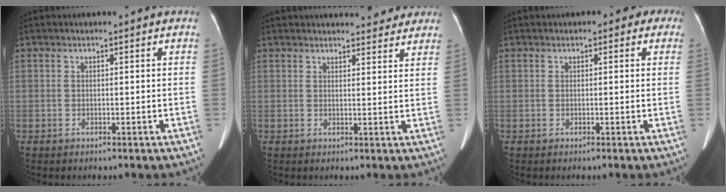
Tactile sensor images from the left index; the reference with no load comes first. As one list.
[{"total": 10.8, "force": [9.9, 2.9, 3.2], "torque": [-0.018, 0.008, 0.106]}, {"total": 2.7, "force": [1.1, 1.7, 1.7], "torque": [-0.010, 0.022, 0.006]}]